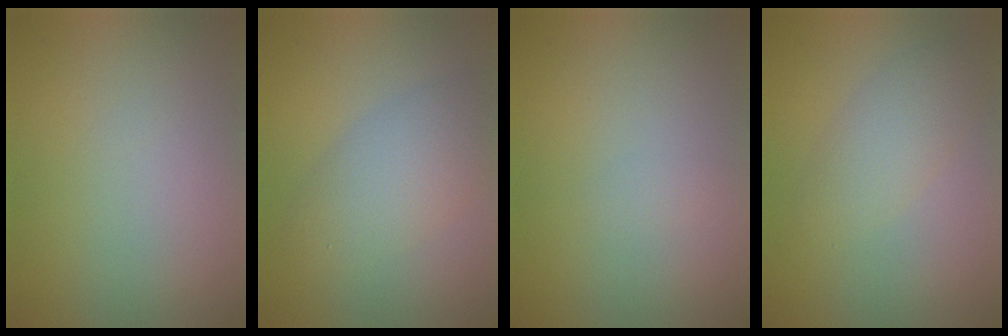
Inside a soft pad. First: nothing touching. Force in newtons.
{"total": 4.4, "press": 4.3, "slide": 0.4}
{"total": 0.5, "press": 0.5, "slide": 0.0}
{"total": 2.8, "press": 2.8, "slide": 0.2}